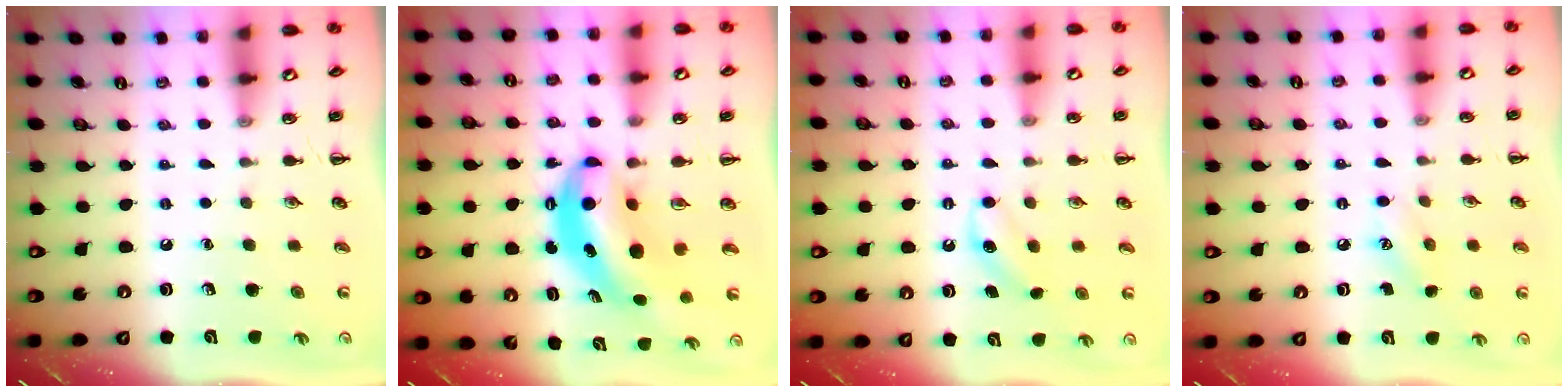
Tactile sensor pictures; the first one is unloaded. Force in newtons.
{"total": 8.3, "press": 8.0, "slide": 2.1}
{"total": 4.2, "press": 4.0, "slide": 1.3}
{"total": 6.7, "press": 6.4, "slide": 1.8}